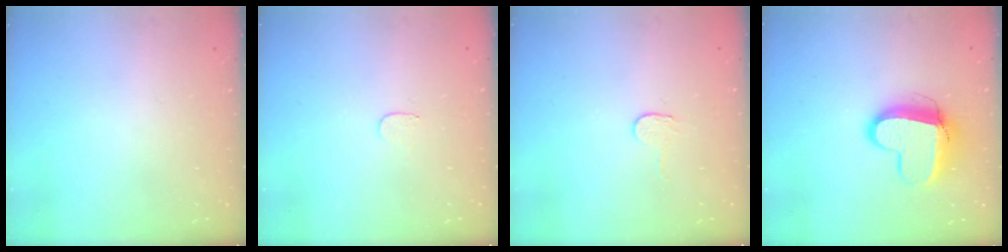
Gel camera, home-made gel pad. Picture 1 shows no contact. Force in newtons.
{"total": 3.4, "press": 3.4, "slide": 0.2}
{"total": 2.7, "press": 2.7, "slide": 0.2}
{"total": 11.2, "press": 11.2, "slide": 0.9}